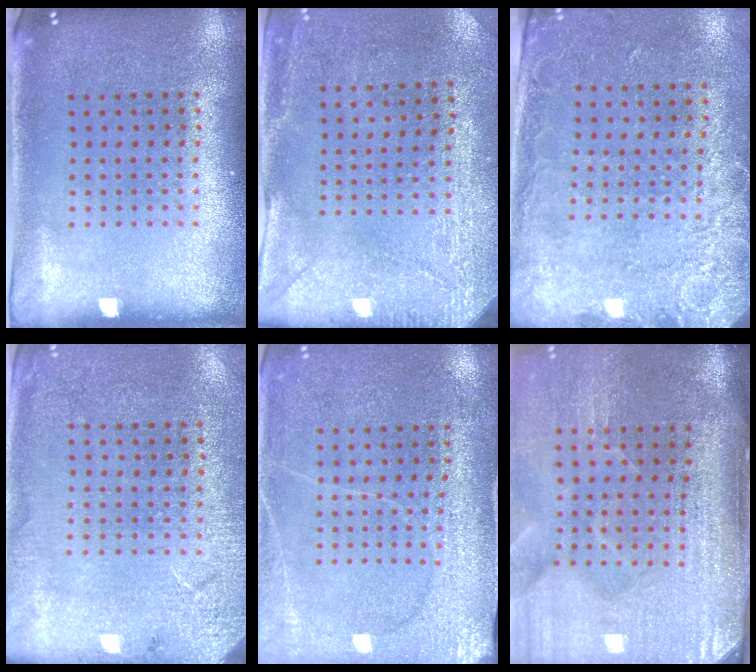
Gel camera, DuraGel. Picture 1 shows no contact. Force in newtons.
{"total": 2.9, "press": 2.4, "slide": 1.6}
{"total": 2.7, "press": 2.0, "slide": 1.8}
{"total": 2.6, "press": 2.5, "slide": 0.5}
{"total": 2.9, "press": 2.8, "slide": 0.4}
{"total": 4.9, "press": 4.1, "slide": 2.7}